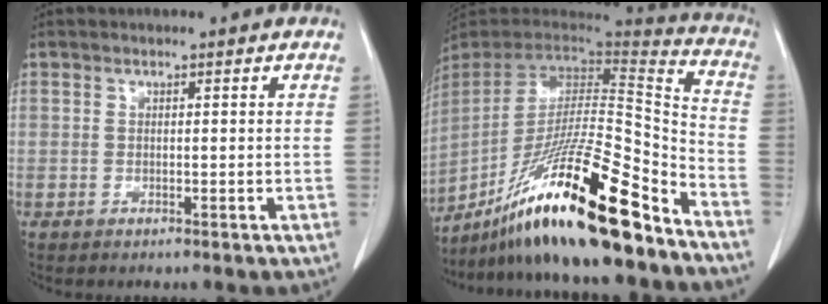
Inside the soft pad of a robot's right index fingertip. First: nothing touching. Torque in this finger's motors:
{"motor_torque": [2.13, 0.00, 1.05, 0.21]}